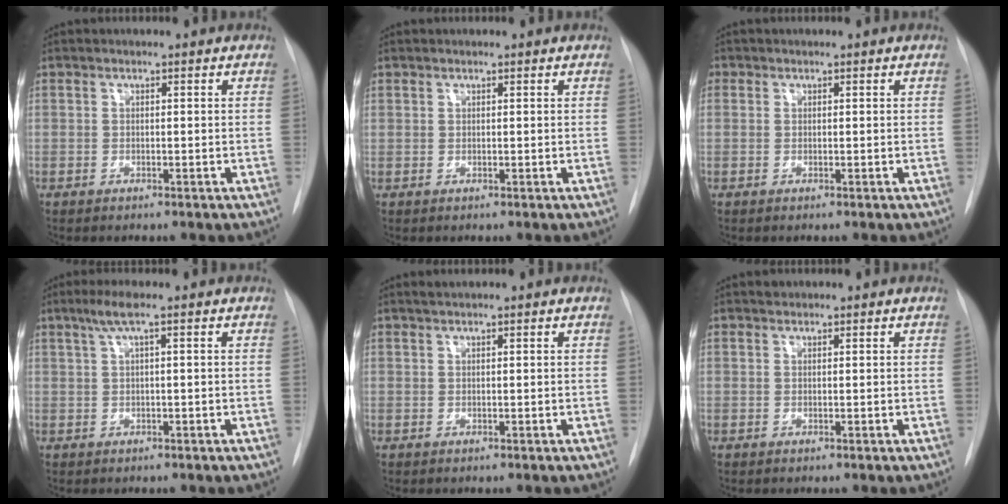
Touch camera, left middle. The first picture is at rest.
{"total": 0.6, "force": [0.4, 0.3, 0.0], "torque": [0.001, -0.001, 0.006]}
{"total": 0.9, "force": [0.4, 0.8, 0.1], "torque": [0.005, 0.004, 0.004]}
{"total": 2.8, "force": [1.2, -0.2, 2.5], "torque": [-0.059, 0.016, 0.028]}
{"total": 0.7, "force": [0.6, -0.1, 0.3], "torque": [-0.010, 0.005, 0.015]}
{"total": 0.6, "force": [0.5, 0.3, 0.0], "torque": [-0.005, 0.003, 0.007]}